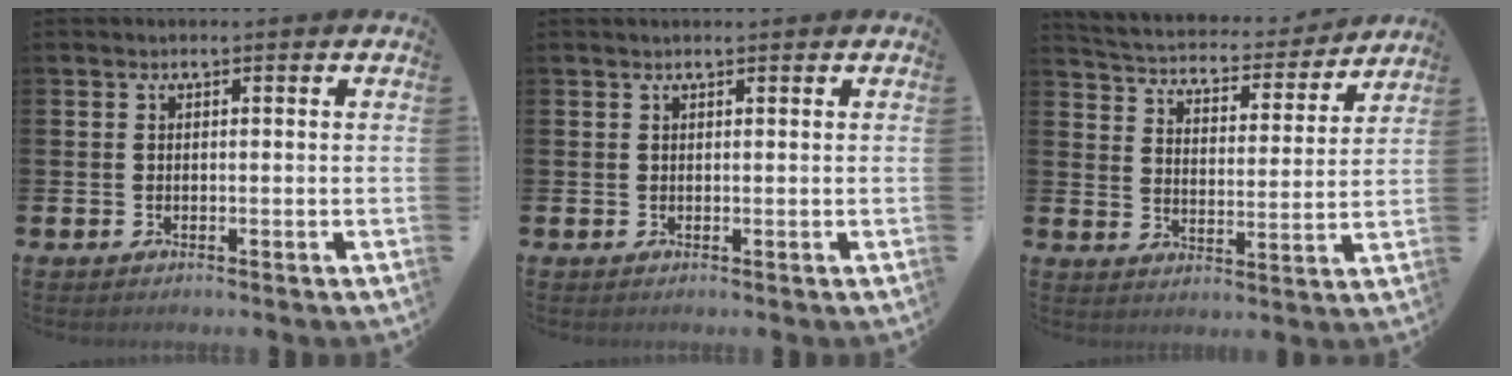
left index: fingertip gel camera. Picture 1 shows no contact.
{"total": 0.5, "force": [0.5, 0.0, 0.1], "torque": [0.002, -0.002, 0.009]}
{"total": 4.9, "force": [4.7, 1.2, 0.5], "torque": [-0.041, -0.044, 0.076]}